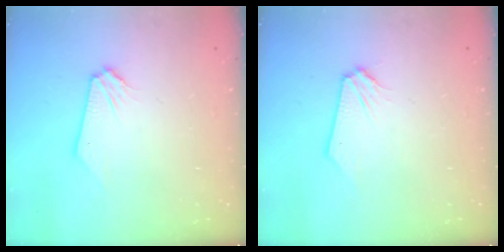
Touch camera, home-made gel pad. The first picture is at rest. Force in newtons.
{"total": 0.0}